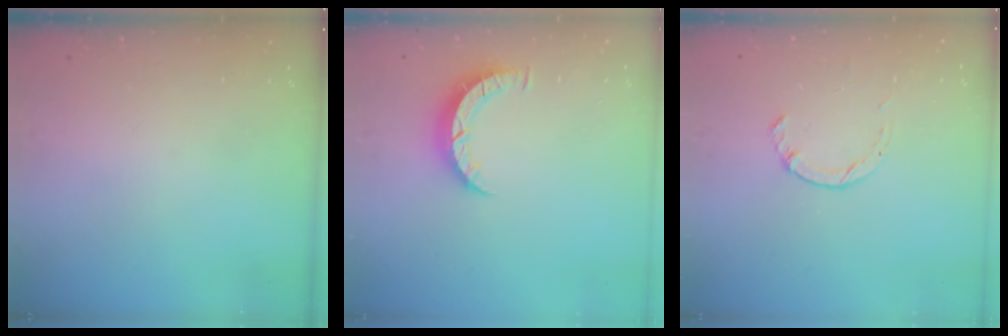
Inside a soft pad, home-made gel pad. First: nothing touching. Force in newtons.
{"total": 5.0, "press": 4.9, "slide": 0.6}
{"total": 1.0, "press": 1.0, "slide": 0.3}